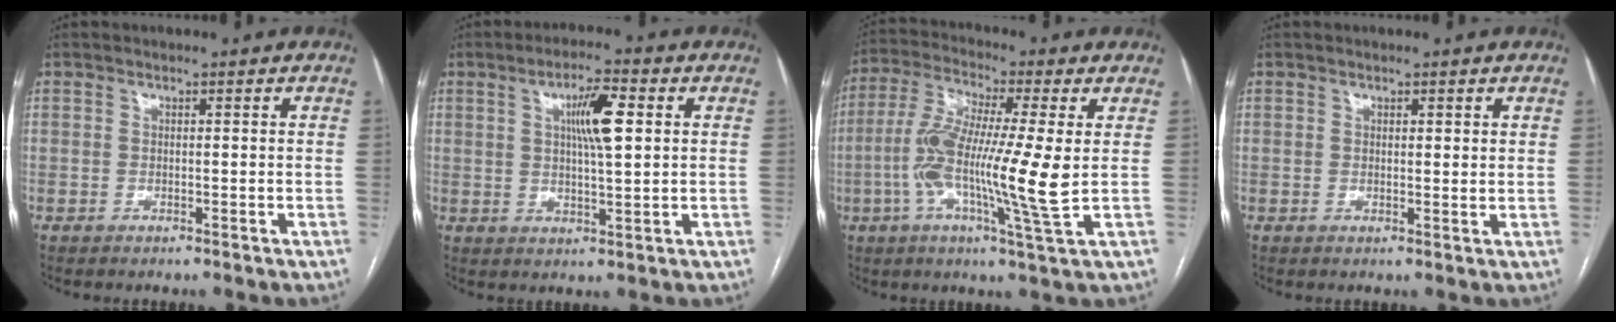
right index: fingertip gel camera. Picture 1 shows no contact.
{"total": 7.2, "force": [2.0, 1.1, 6.9], "torque": [-0.120, 0.009, 0.033]}
{"total": 14.1, "force": [-1.2, 0.4, 14.1], "torque": [-0.276, -0.005, -0.035]}
{"total": 1.3, "force": [0.8, 0.5, 0.9], "torque": [-0.014, -0.005, 0.010]}